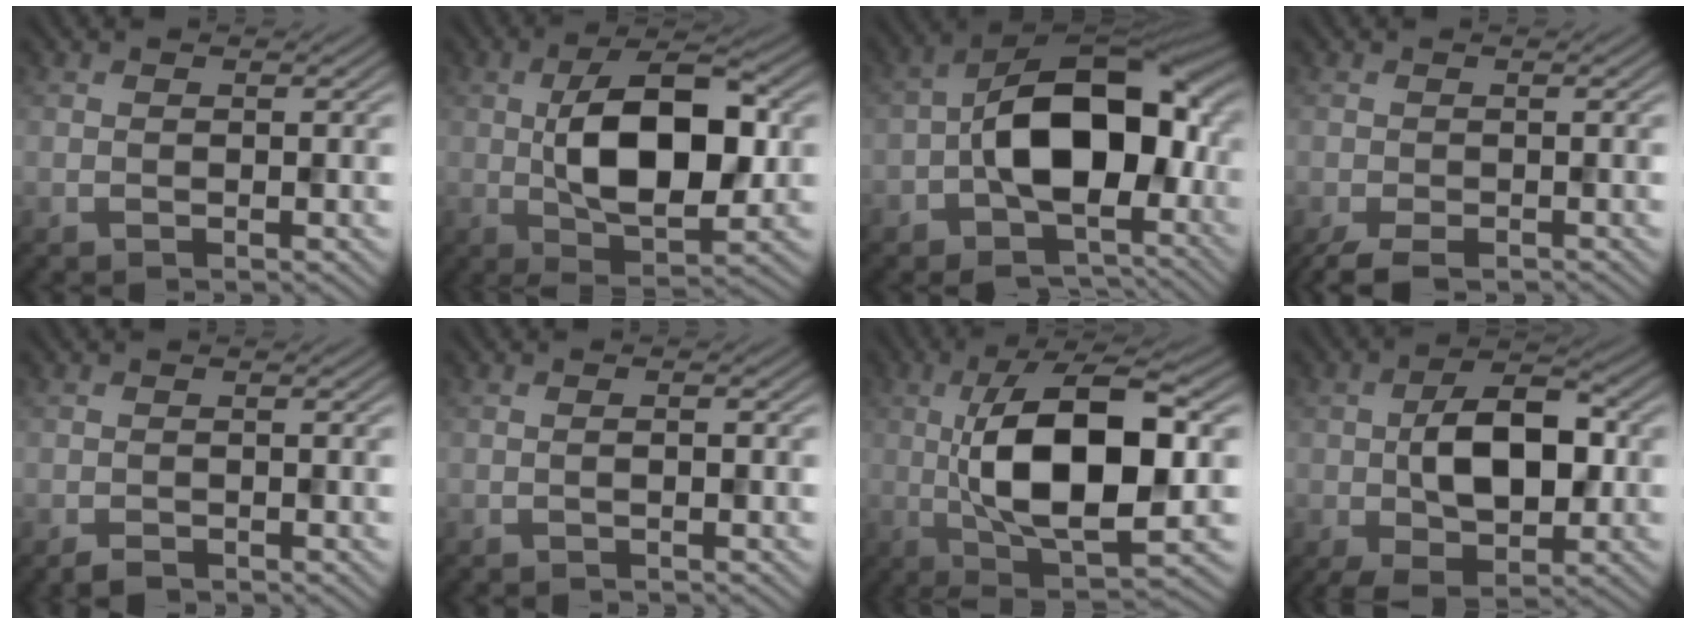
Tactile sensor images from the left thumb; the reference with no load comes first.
{"total": 11.9, "force": [0.2, 5.2, 10.7], "torque": [-0.182, 0.008, 0.004]}
{"total": 14.8, "force": [-2.7, 8.9, 11.5], "torque": [-0.168, 0.012, -0.062]}
{"total": 3.4, "force": [-2.5, 1.4, 1.8], "torque": [-0.043, -0.011, -0.048]}
{"total": 1.2, "force": [-1.0, 0.4, 0.4], "torque": [-0.009, 0.000, -0.021]}
{"total": 0.6, "force": [-0.4, -0.3, 0.4], "torque": [-0.010, 0.005, -0.008]}
{"total": 14.3, "force": [-0.4, 5.0, 13.5], "torque": [-0.242, 0.012, -0.011]}
{"total": 9.2, "force": [-1.3, 5.1, 7.6], "torque": [-0.132, 0.005, -0.025]}